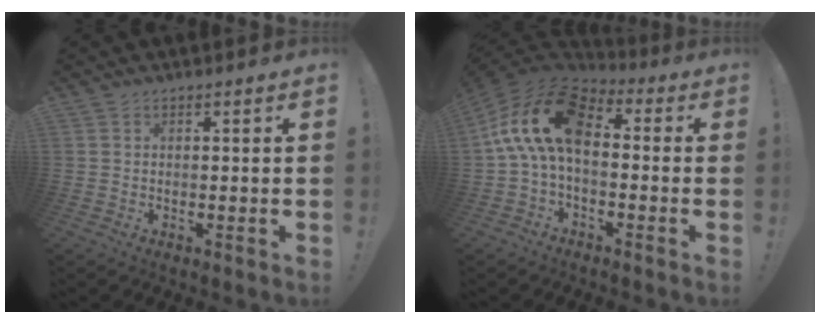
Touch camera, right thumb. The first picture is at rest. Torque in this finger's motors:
{"motor_torque": [2.56, 2.45, 1.07, -0.17, 0.23]}